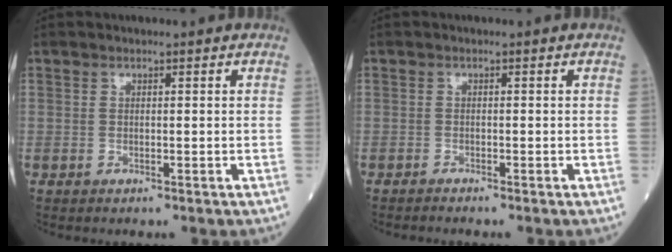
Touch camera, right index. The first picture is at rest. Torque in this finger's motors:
{"motor_torque": [-0.49, 0.29, -0.08, -0.10]}